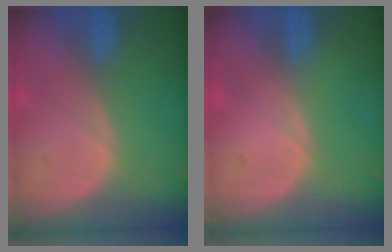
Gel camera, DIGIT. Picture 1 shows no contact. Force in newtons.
{"total": 0.0}